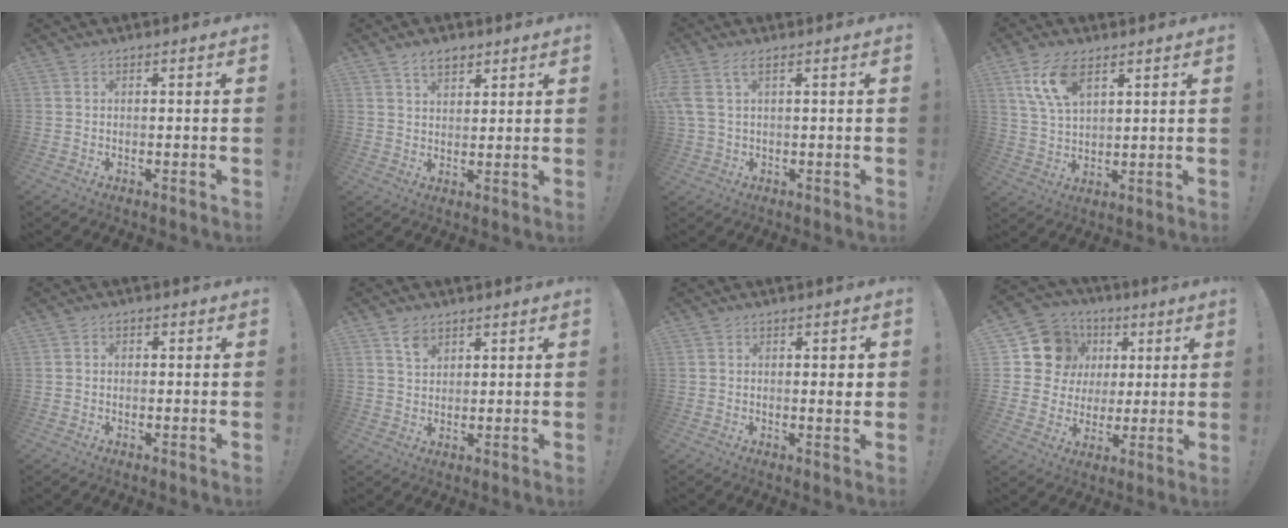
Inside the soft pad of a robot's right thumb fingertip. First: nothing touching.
{"total": 5.6, "force": [3.6, 3.2, 2.7], "torque": [-0.038, -0.015, 0.065]}
{"total": 3.9, "force": [1.5, 1.0, 3.4], "torque": [-0.072, -0.006, 0.029]}
{"total": 10.7, "force": [5.7, 5.5, 7.2], "torque": [-0.139, -0.011, 0.108]}
{"total": 1.3, "force": [-0.7, 1.0, 0.6], "torque": [-0.009, 0.006, -0.013]}
{"total": 4.2, "force": [2.9, 2.5, 1.6], "torque": [-0.017, -0.019, 0.052]}
{"total": 2.5, "force": [0.4, 0.5, 2.4], "torque": [-0.030, -0.005, 0.002]}
{"total": 14.4, "force": [4.2, 12.9, 4.9], "torque": [-0.062, -0.013, 0.099]}